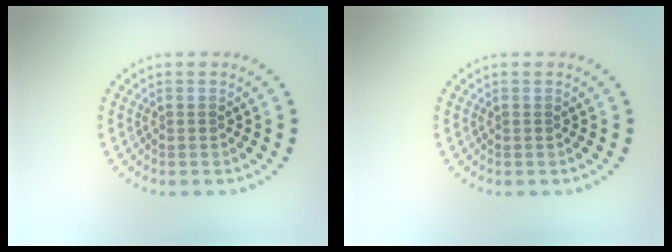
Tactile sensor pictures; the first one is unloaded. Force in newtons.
{"total": 0.0}